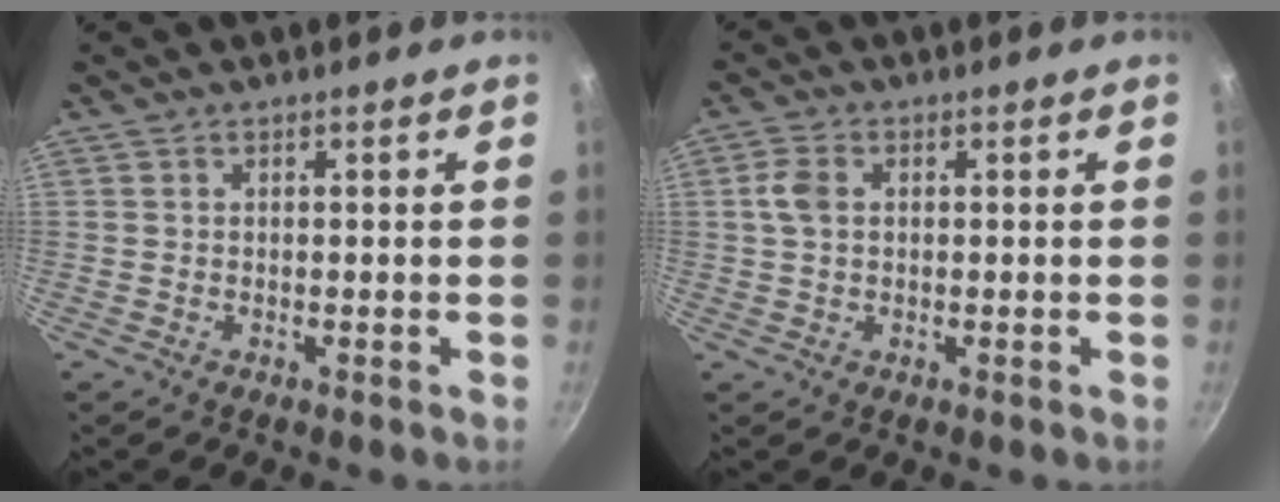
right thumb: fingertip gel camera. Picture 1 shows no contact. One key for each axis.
{"total": 3.6, "fx": 0.5, "fy": 2.4, "fz": 2.5, "tx": -0.059, "ty": 0.007, "tz": 0.008}